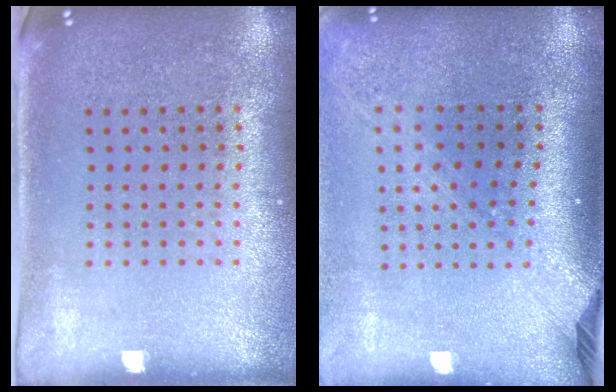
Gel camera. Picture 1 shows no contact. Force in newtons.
{"total": 2.3, "press": 1.7, "slide": 1.6}